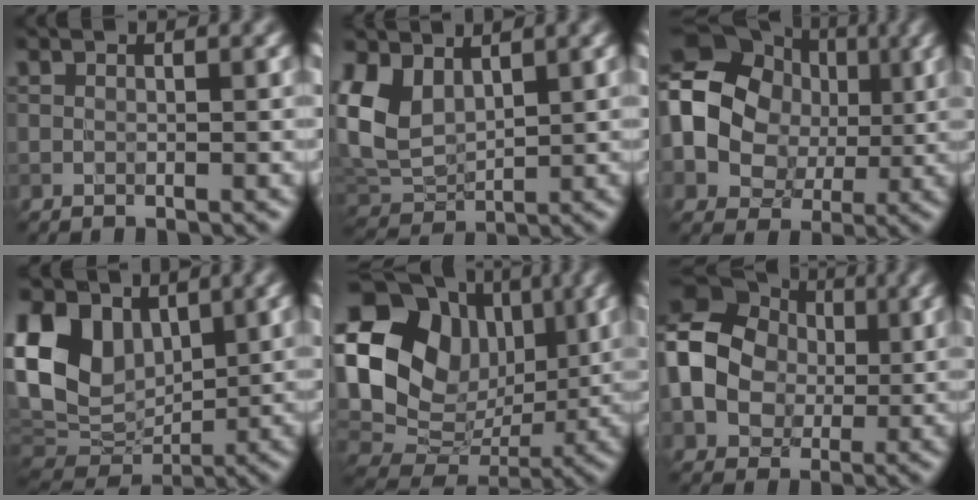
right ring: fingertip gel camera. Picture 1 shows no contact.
{"total": 4.2, "force": [2.2, 2.9, 2.1], "torque": [-0.058, 0.003, 0.060]}
{"total": 14.6, "force": [2.4, 12.9, 6.3], "torque": [-0.172, 0.047, 0.030]}
{"total": 10.6, "force": [3.7, 7.5, 6.4], "torque": [-0.155, 0.015, 0.080]}
{"total": 18.2, "force": [5.1, 15.0, 8.9], "torque": [-0.210, 0.048, 0.110]}
{"total": 12.5, "force": [0.7, 11.0, 6.1], "torque": [-0.148, 0.034, -0.014]}